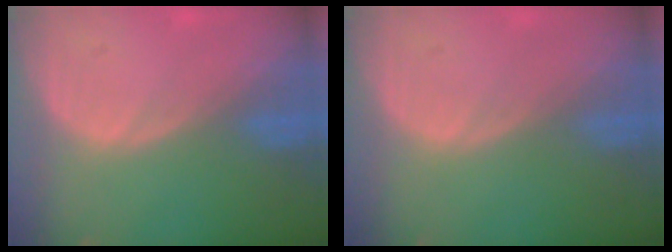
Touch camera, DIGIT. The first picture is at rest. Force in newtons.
{"total": 0.0}